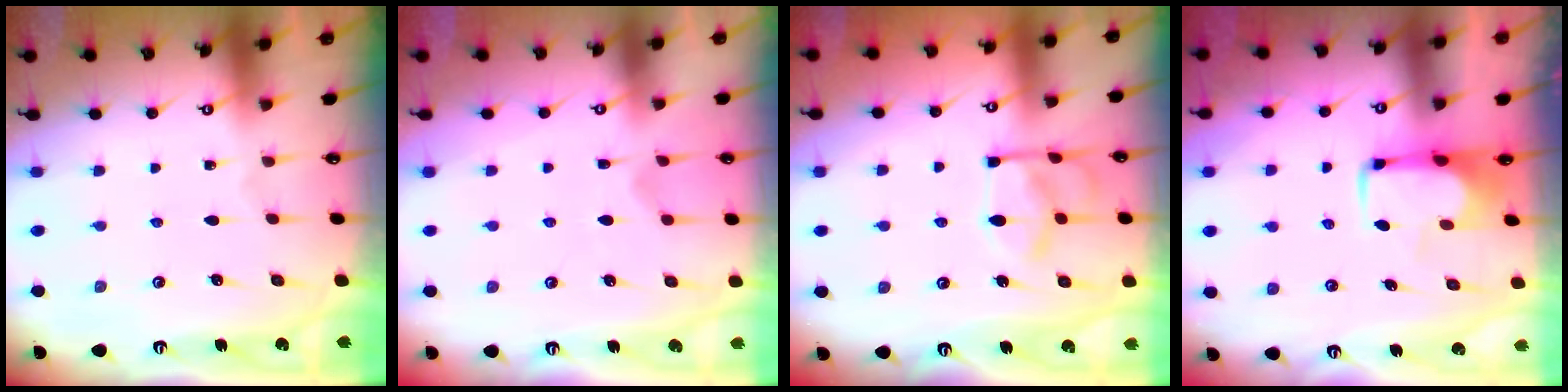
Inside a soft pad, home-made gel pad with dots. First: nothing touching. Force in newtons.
{"total": 2.9, "press": 2.6, "slide": 1.3}
{"total": 11.1, "press": 11.1, "slide": 0.1}
{"total": 1.6, "press": 1.5, "slide": 0.4}